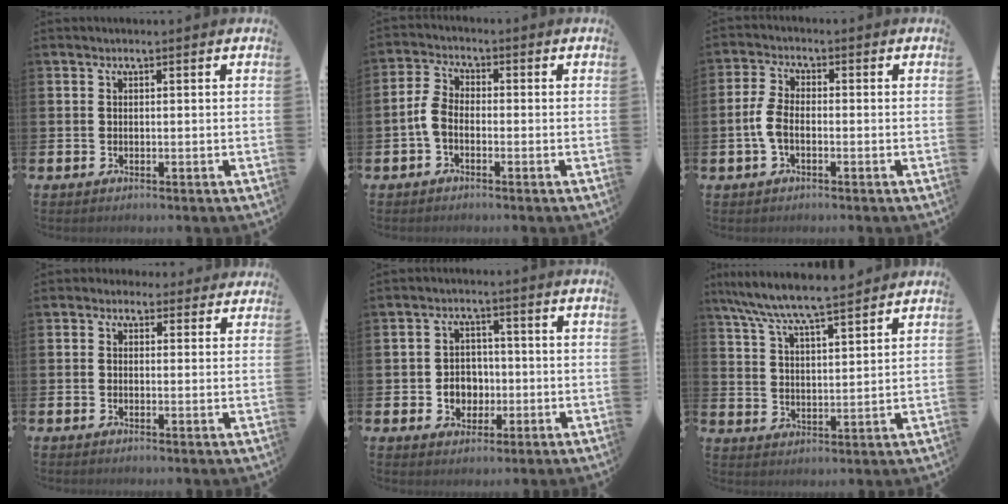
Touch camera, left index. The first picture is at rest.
{"total": 3.5, "force": [-1.1, 2.1, 2.6], "torque": [-0.046, 0.011, -0.021]}
{"total": 3.9, "force": [-1.0, 2.0, 3.1], "torque": [-0.063, 0.008, -0.020]}
{"total": 1.8, "force": [1.3, 1.2, -0.1], "torque": [0.003, -0.004, 0.020]}
{"total": 4.0, "force": [-0.6, 3.7, 1.4], "torque": [-0.023, 0.001, -0.020]}
{"total": 7.3, "force": [7.0, 0.2, 2.1], "torque": [-0.073, -0.040, 0.125]}